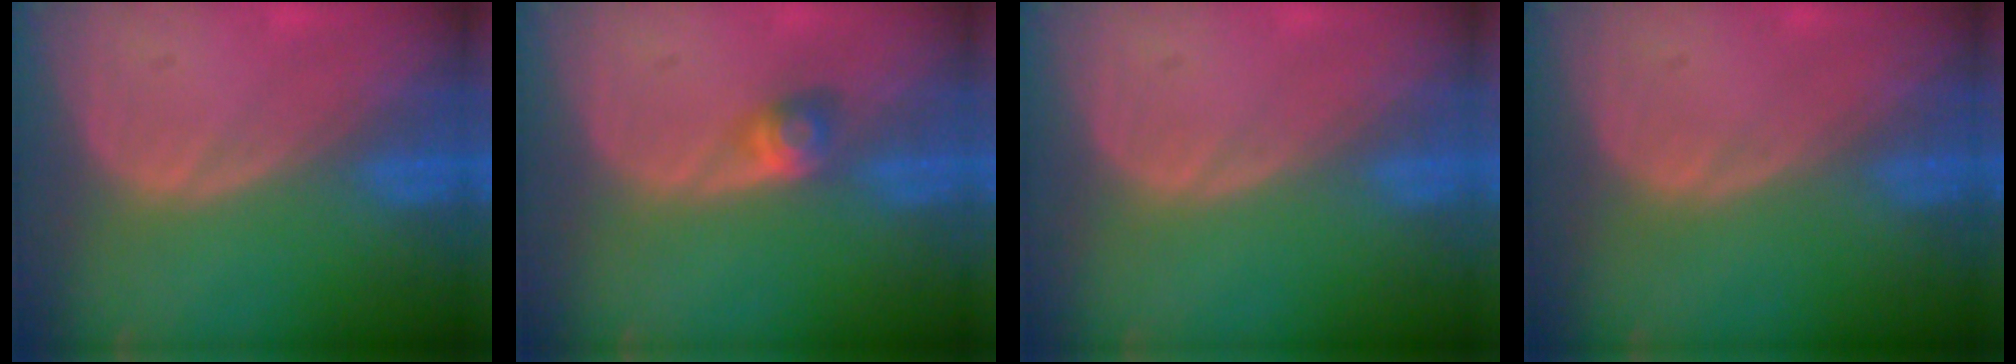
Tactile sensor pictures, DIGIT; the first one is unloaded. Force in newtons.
{"total": 2.8, "press": 2.5, "slide": 1.2}
{"total": 0.0}
{"total": 0.0}